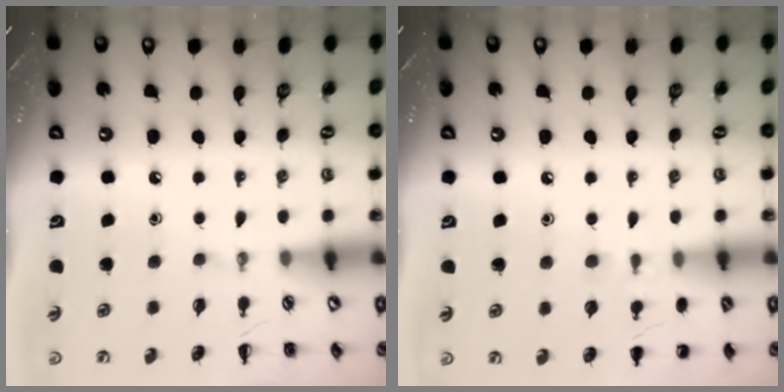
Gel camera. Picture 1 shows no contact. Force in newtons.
{"total": 6.3, "press": 6.1, "slide": 1.6}